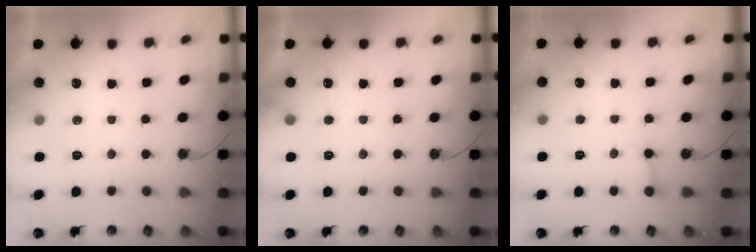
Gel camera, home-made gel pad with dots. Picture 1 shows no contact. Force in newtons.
{"total": 4.5, "press": 4.4, "slide": 0.4}
{"total": 2.5, "press": 2.5, "slide": 0.1}